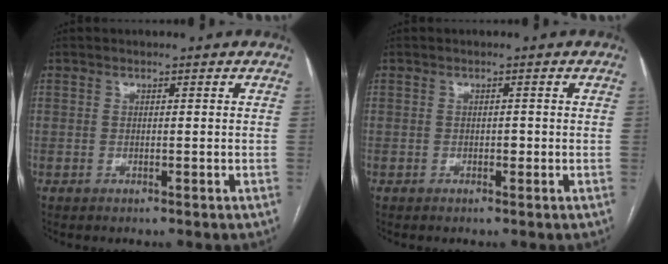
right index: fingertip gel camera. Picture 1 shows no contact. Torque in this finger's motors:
{"motor_torque": [0.08, 0.04, 0.00, 0.02]}